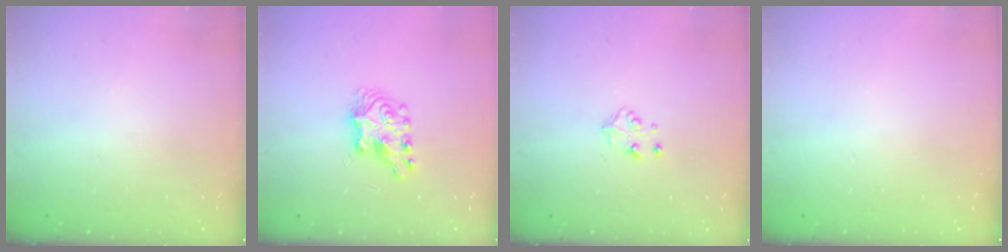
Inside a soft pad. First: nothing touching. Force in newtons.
{"total": 8.2, "press": 8.1, "slide": 0.8}
{"total": 5.4, "press": 5.4, "slide": 0.4}
{"total": 0.0}